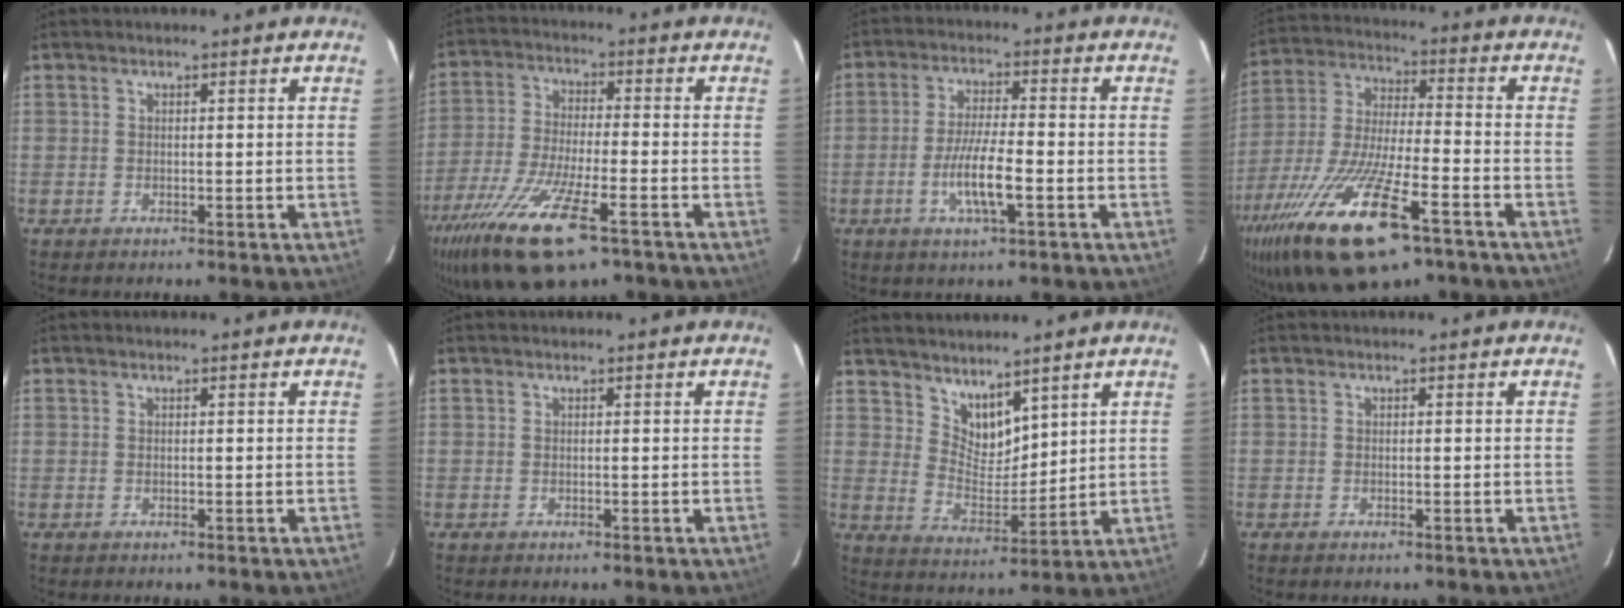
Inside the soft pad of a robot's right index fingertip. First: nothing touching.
{"total": 17.9, "force": [-10.8, 4.9, 13.5], "torque": [-0.275, -0.056, -0.200]}
{"total": 7.3, "force": [-2.6, 0.9, 6.8], "torque": [-0.134, -0.007, -0.050]}
{"total": 24.7, "force": [-14.6, 7.3, 18.6], "torque": [-0.383, -0.058, -0.261]}
{"total": 0.0}
{"total": 0.0}
{"total": 7.4, "force": [6.0, 3.4, 2.8], "torque": [-0.039, -0.001, 0.119]}
{"total": 0.0}